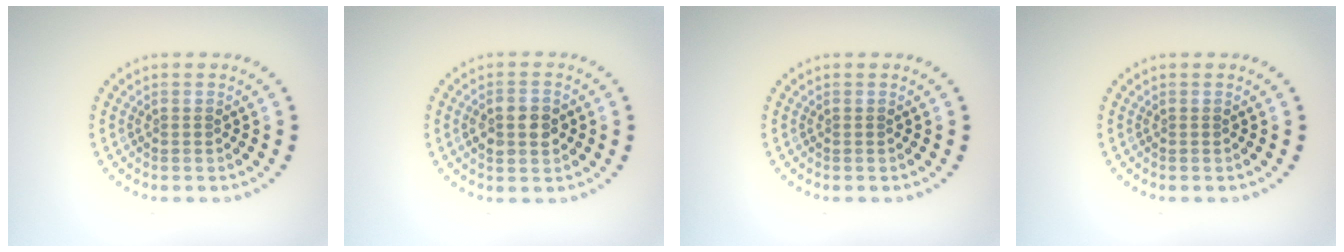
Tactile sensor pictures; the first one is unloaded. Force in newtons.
{"total": 3.6, "press": 3.6, "slide": 0.1}
{"total": 0.0}
{"total": 0.0}